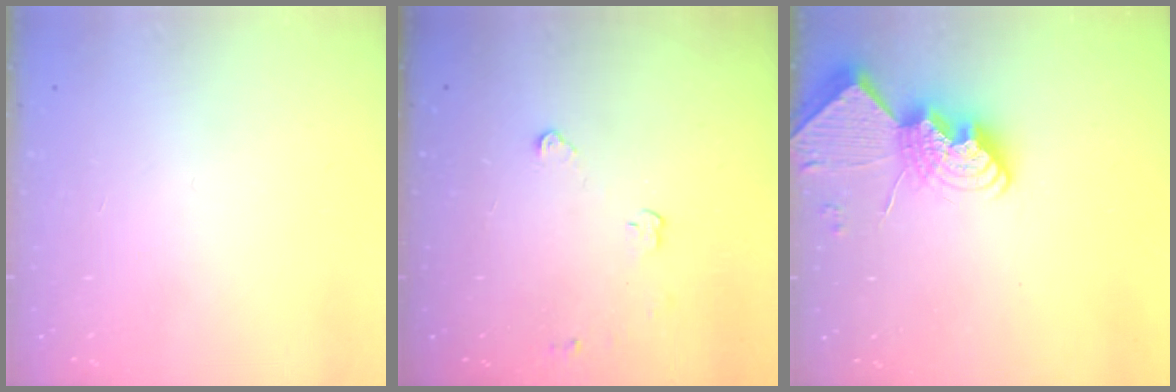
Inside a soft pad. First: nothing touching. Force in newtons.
{"total": 2.9, "press": 2.9, "slide": 0.4}
{"total": 14.3, "press": 14.2, "slide": 1.0}